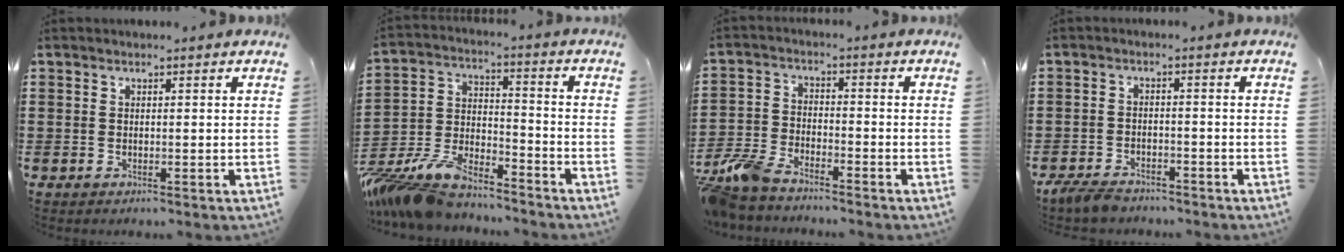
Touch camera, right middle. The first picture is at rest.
{"total": 10.6, "force": [-9.6, 2.6, 3.6], "torque": [-0.084, 0.013, -0.192]}
{"total": 6.0, "force": [-5.5, 1.2, 2.0], "torque": [-0.074, -0.007, -0.116]}
{"total": 3.4, "force": [-3.2, 0.9, 0.8], "torque": [-0.031, -0.002, -0.070]}